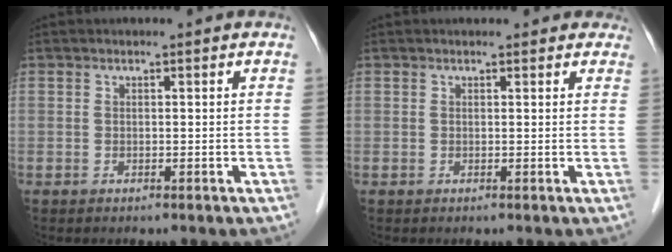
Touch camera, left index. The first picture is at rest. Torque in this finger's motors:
{"motor_torque": [0.22, -0.15, 0.13, 0.02]}